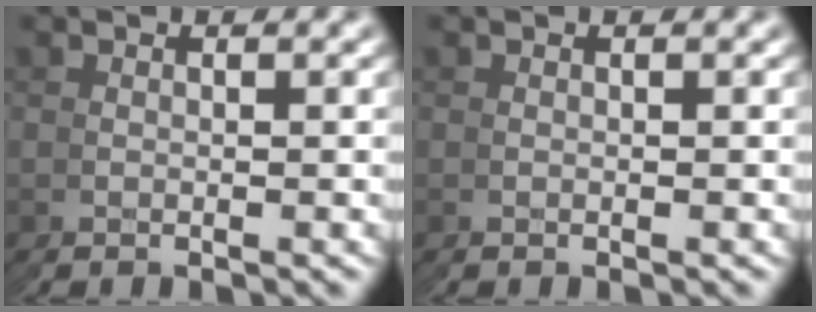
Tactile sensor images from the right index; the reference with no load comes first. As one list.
[{"total": 0.0}]